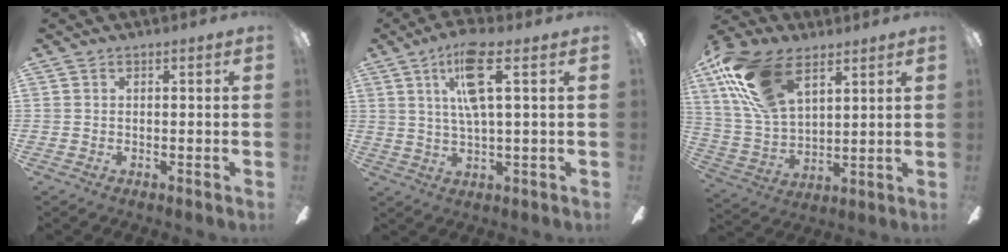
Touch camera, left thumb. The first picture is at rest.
{"total": 11.8, "force": [4.6, 2.9, 10.4], "torque": [-0.196, -0.001, 0.074]}
{"total": 20.1, "force": [10.5, 10.5, 13.6], "torque": [-0.300, -0.016, 0.189]}